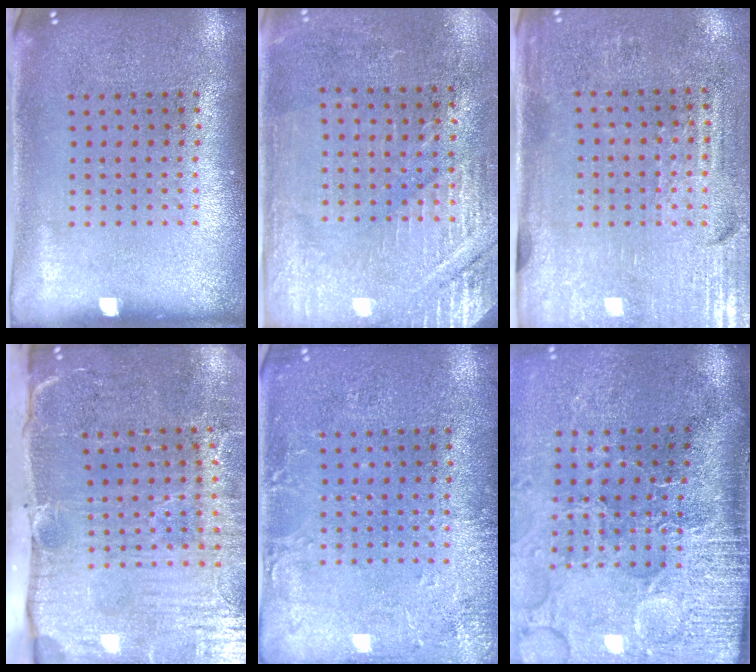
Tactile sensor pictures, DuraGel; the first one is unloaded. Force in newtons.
{"total": 2.9, "press": 2.8, "slide": 0.5}
{"total": 3.4, "press": 3.1, "slide": 1.4}
{"total": 5.4, "press": 4.5, "slide": 3.1}
{"total": 2.5, "press": 2.5, "slide": 0.3}
{"total": 5.0, "press": 4.0, "slide": 3.0}